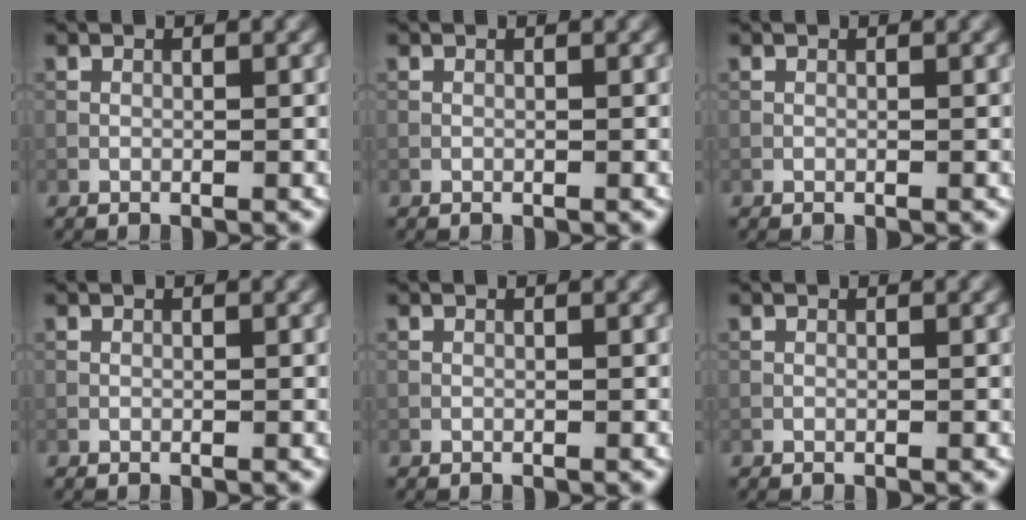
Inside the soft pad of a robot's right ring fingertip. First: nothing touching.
{"total": 0.0}
{"total": 0.0}
{"total": 0.0}
{"total": 0.0}
{"total": 0.0}